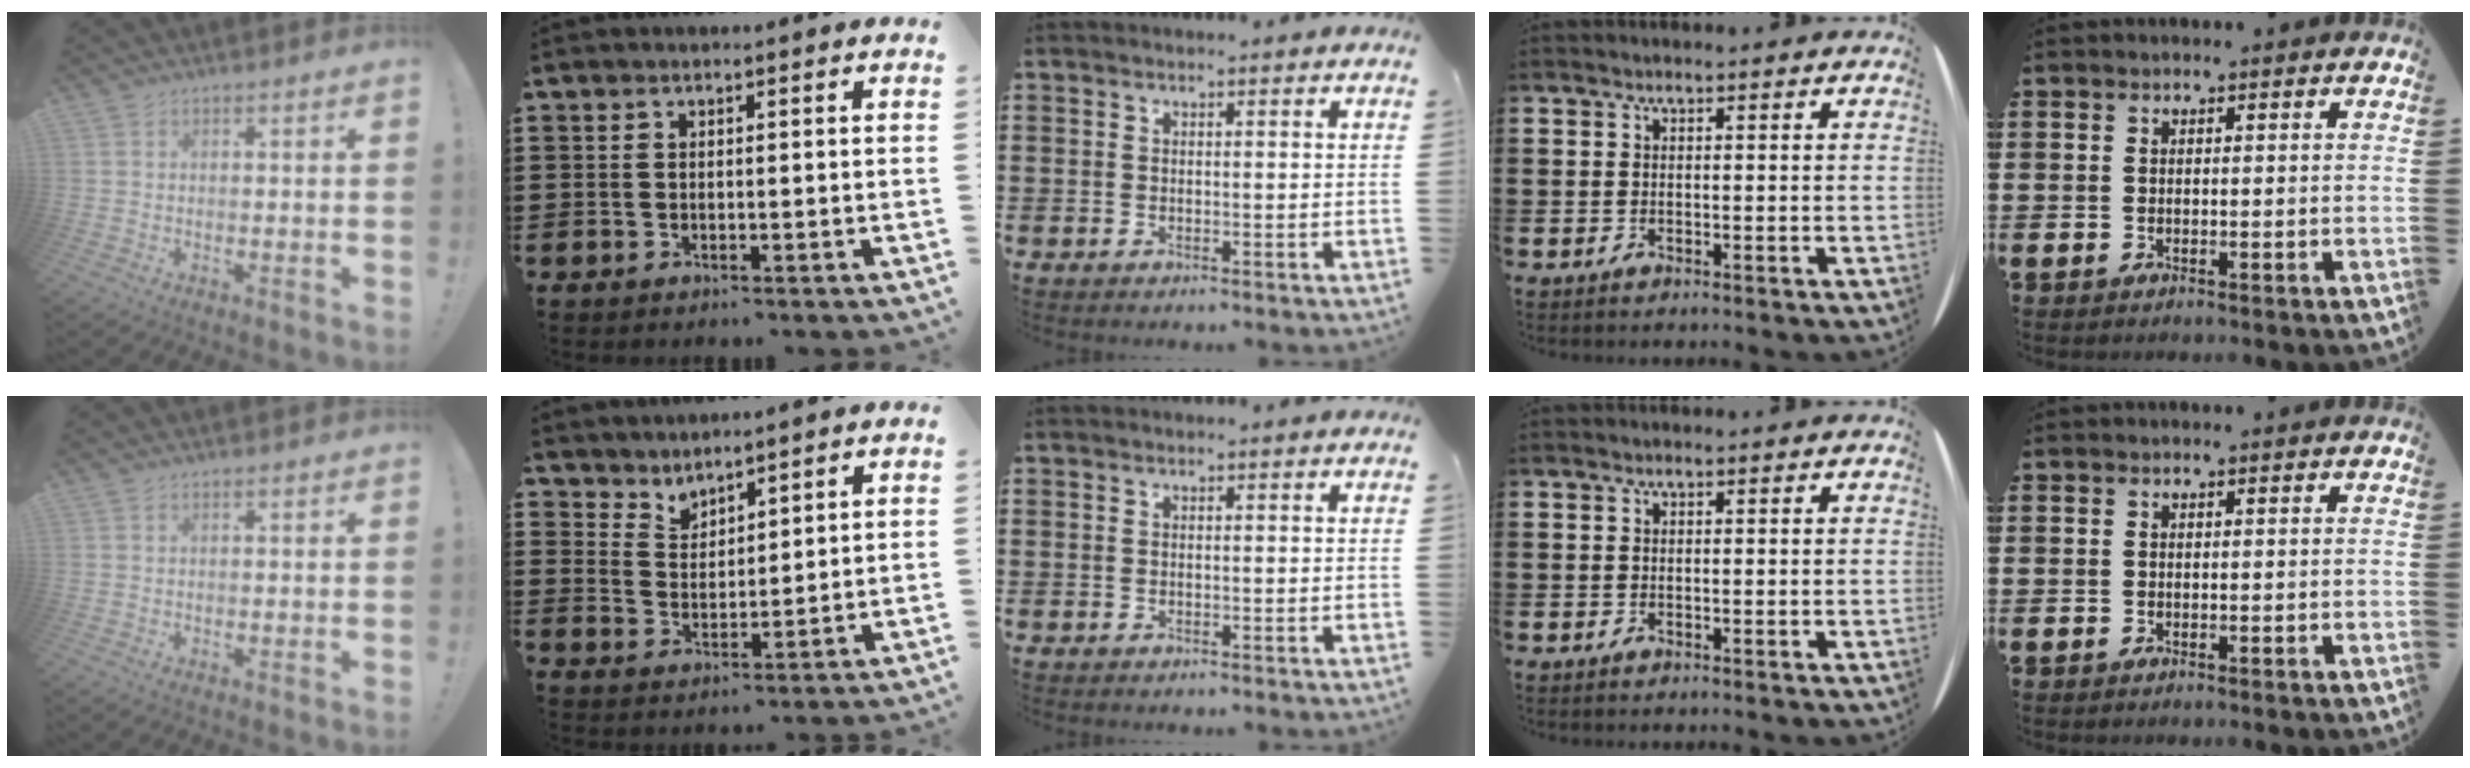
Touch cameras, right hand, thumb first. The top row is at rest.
{"index": {"total": 3.2, "force": [3.1, 0.5, -0.8], "torque": [-0.001, -0.011, 0.059]}}